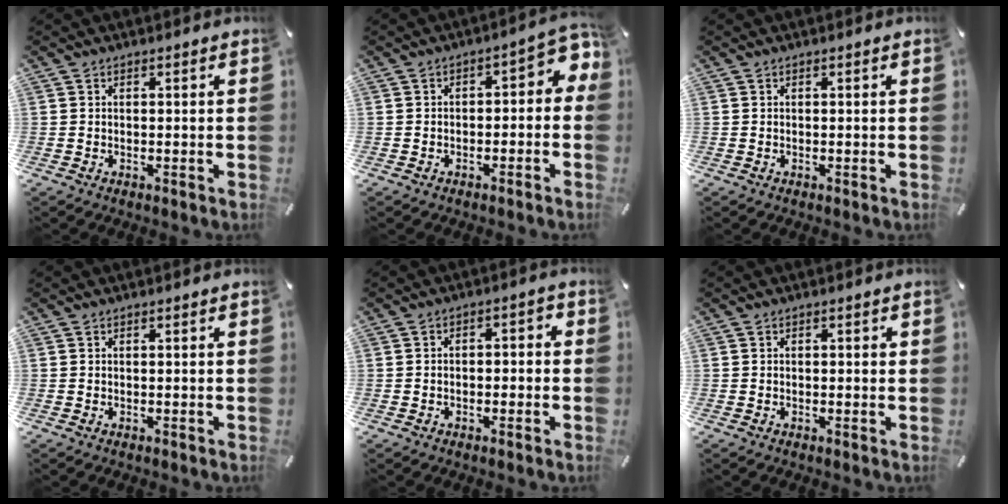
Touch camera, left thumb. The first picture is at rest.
{"total": 5.2, "force": [-0.5, 3.0, 4.2], "torque": [-0.064, -0.001, -0.016]}
{"total": 0.0}
{"total": 0.0}
{"total": 2.9, "force": [-1.8, 1.7, 1.7], "torque": [-0.029, 0.013, -0.035]}
{"total": 1.0, "force": [0.0, 0.5, 0.8], "torque": [-0.016, 0.002, -0.002]}